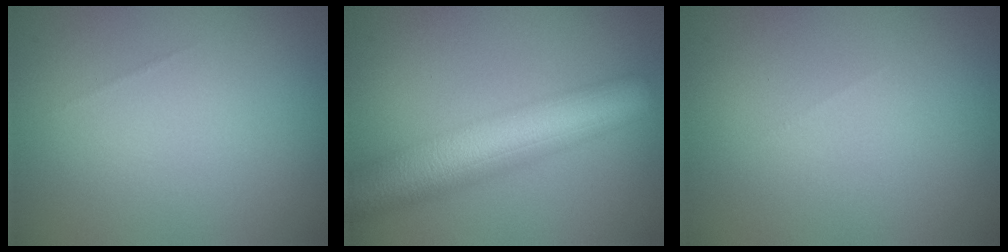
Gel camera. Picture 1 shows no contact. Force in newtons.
{"total": 9.6, "press": 9.6, "slide": 0.3}
{"total": 0.0}